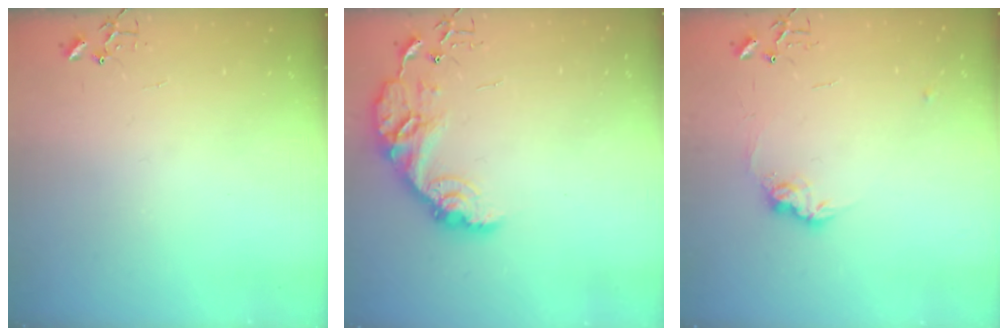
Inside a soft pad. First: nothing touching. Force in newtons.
{"total": 14.5, "press": 14.5, "slide": 1.0}
{"total": 9.4, "press": 9.3, "slide": 0.5}